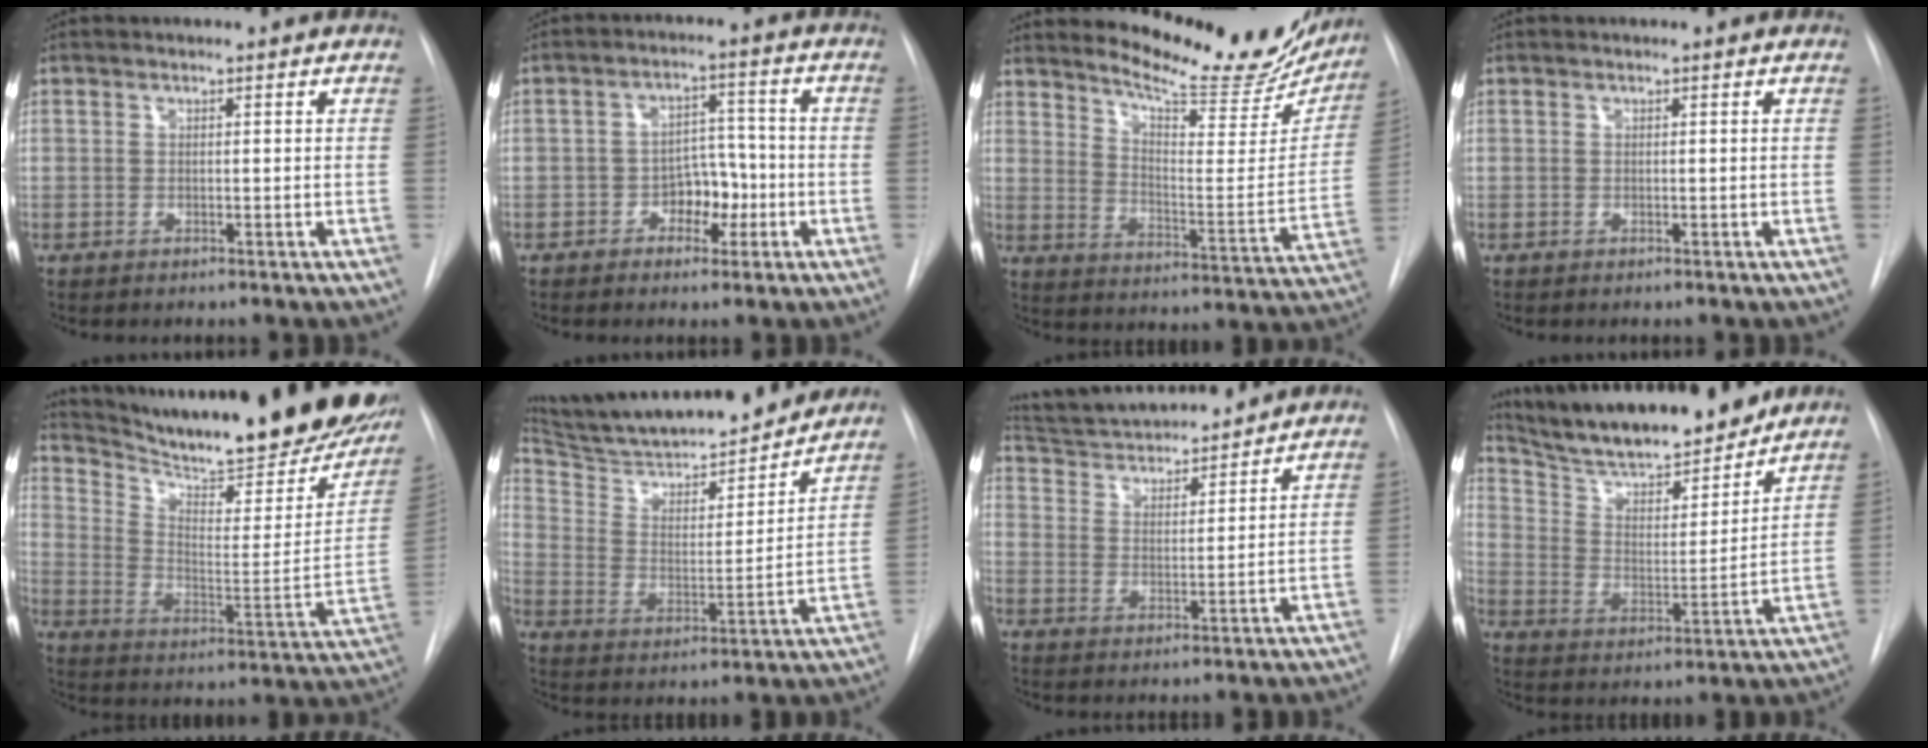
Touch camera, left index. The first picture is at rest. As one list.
[{"total": 5.5, "force": [-2.2, 3.5, 3.6], "torque": [-0.048, 0.016, -0.034]}, {"total": 20.1, "force": [18.2, 4.2, 7.3], "torque": [-0.098, -0.065, 0.237]}, {"total": 0.0}, {"total": 31.8, "force": [26.2, 5.3, 17.2], "torque": [-0.277, -0.081, 0.353]}, {"total": 23.1, "force": [20.9, 3.1, 9.2], "torque": [-0.155, -0.005, 0.318]}, {"total": 15.9, "force": [14.8, 2.4, 5.2], "torque": [-0.089, 0.017, 0.243]}, {"total": 19.3, "force": [17.2, 2.9, 8.4], "torque": [-0.145, -0.006, 0.279]}]